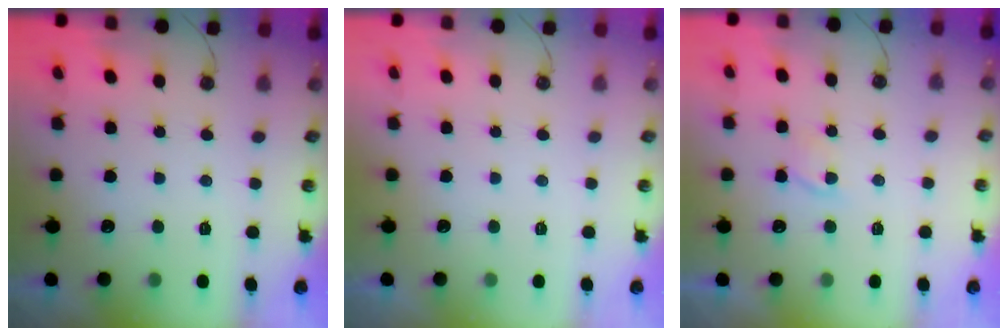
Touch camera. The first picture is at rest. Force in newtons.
{"total": 0.0}
{"total": 2.1, "press": 2.1, "slide": 0.4}